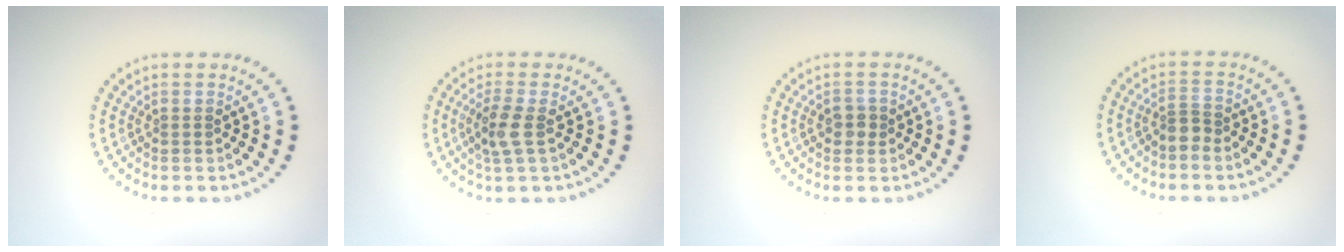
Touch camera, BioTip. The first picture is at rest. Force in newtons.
{"total": 2.7, "press": 2.4, "slide": 1.1}
{"total": 1.5, "press": 1.5, "slide": 0.2}
{"total": 1.4, "press": 1.0, "slide": 1.0}